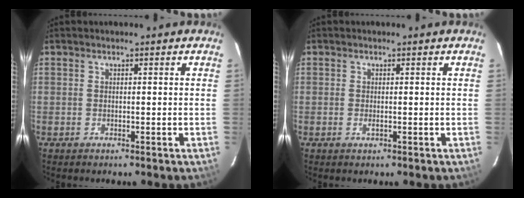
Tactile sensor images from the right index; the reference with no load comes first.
{"total": 0.8, "force": [-0.1, 0.3, 0.7], "torque": [-0.016, -0.001, -0.002]}